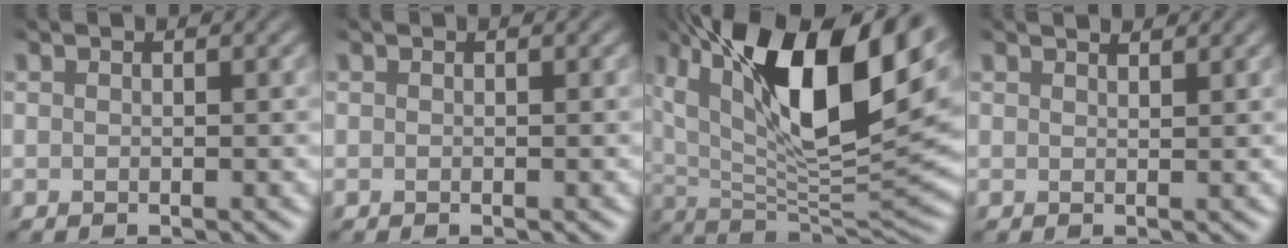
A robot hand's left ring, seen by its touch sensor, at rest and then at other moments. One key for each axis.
{"total": 0.0}
{"total": 16.7, "fx": 6.7, "fy": 6.5, "fz": 13.9, "tx": -0.235, "ty": 0.006, "tz": 0.114}
{"total": 1.7, "fx": 1.5, "fy": 0.3, "fz": 0.6, "tx": -0.005, "ty": 0.001, "tz": 0.015}